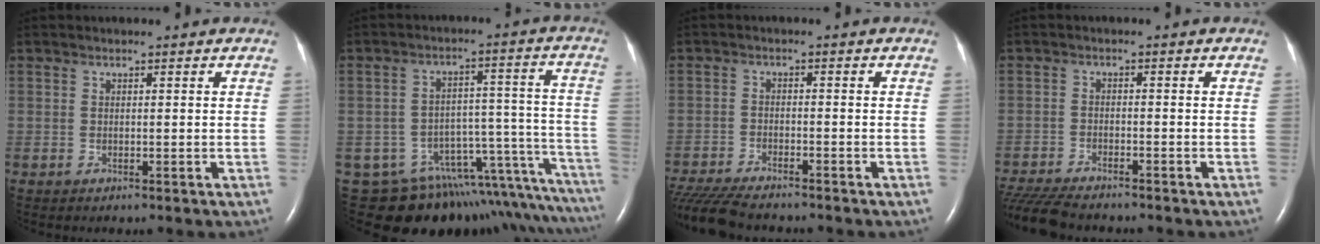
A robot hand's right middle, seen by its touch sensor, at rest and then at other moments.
{"total": 18.9, "force": [-16.4, 5.3, 7.6], "torque": [-0.025, 0.071, -0.200]}
{"total": 11.0, "force": [-9.8, 1.6, 4.7], "torque": [-0.085, -0.020, -0.161]}
{"total": 10.4, "force": [-9.3, 1.7, 4.3], "torque": [-0.081, -0.019, -0.153]}